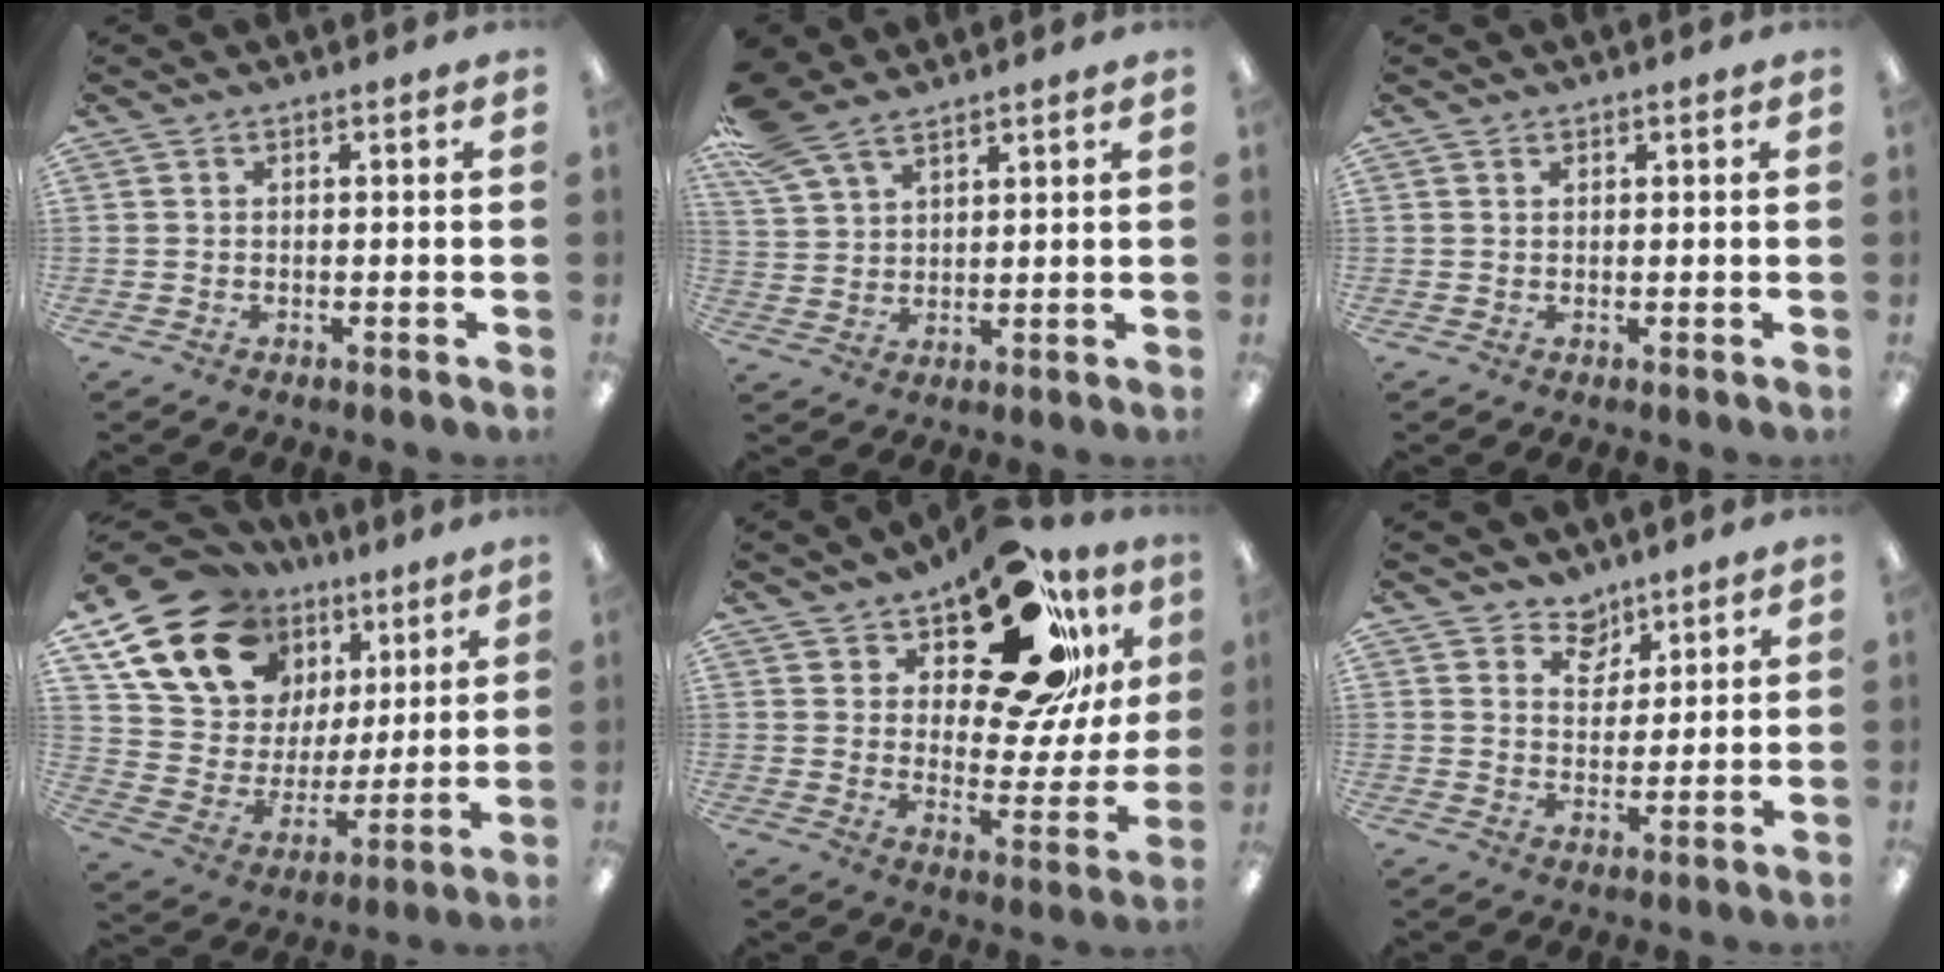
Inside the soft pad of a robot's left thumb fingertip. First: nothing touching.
{"total": 10.0, "force": [7.7, 4.7, 4.2], "torque": [-0.104, -0.025, 0.151]}
{"total": 0.9, "force": [0.6, 0.5, 0.4], "torque": [-0.010, 0.002, 0.011]}
{"total": 18.7, "force": [11.4, 12.6, 7.8], "torque": [-0.156, -0.061, 0.219]}
{"total": 22.2, "force": [15.5, 9.3, 12.9], "torque": [-0.191, -0.085, 0.261]}
{"total": 6.0, "force": [4.8, 3.6, 0.5], "torque": [-0.007, -0.031, 0.087]}